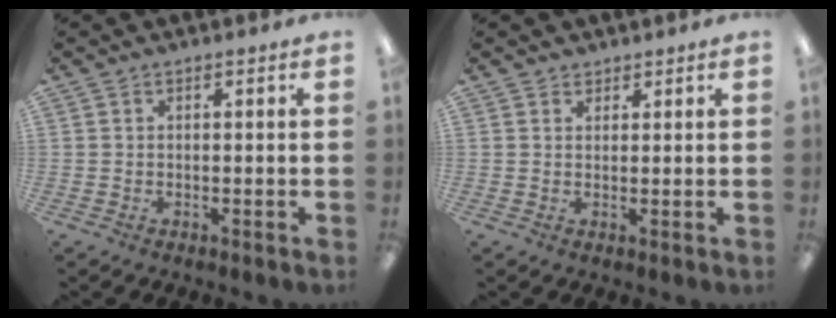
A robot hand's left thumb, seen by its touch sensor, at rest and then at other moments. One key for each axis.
{"total": 1.4, "fx": 1.2, "fy": 0.7, "fz": -0.1, "tx": 0.001, "ty": -0.001, "tz": 0.025}